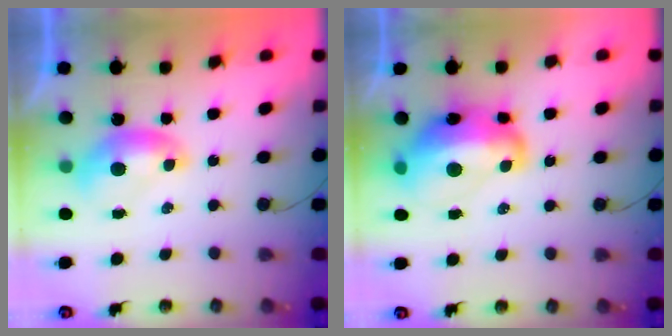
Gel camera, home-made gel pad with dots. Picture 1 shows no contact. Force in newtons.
{"total": 11.1, "press": 11.0, "slide": 1.4}